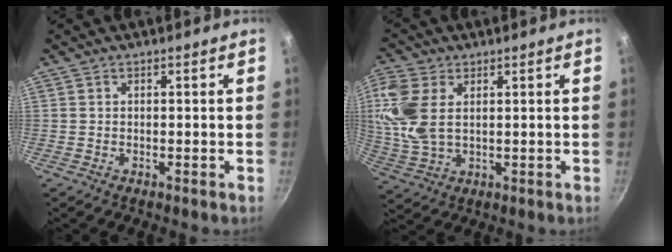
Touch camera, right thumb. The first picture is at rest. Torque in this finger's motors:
{"motor_torque": [-0.52, 0.98, 0.70, 0.61, 0.15]}